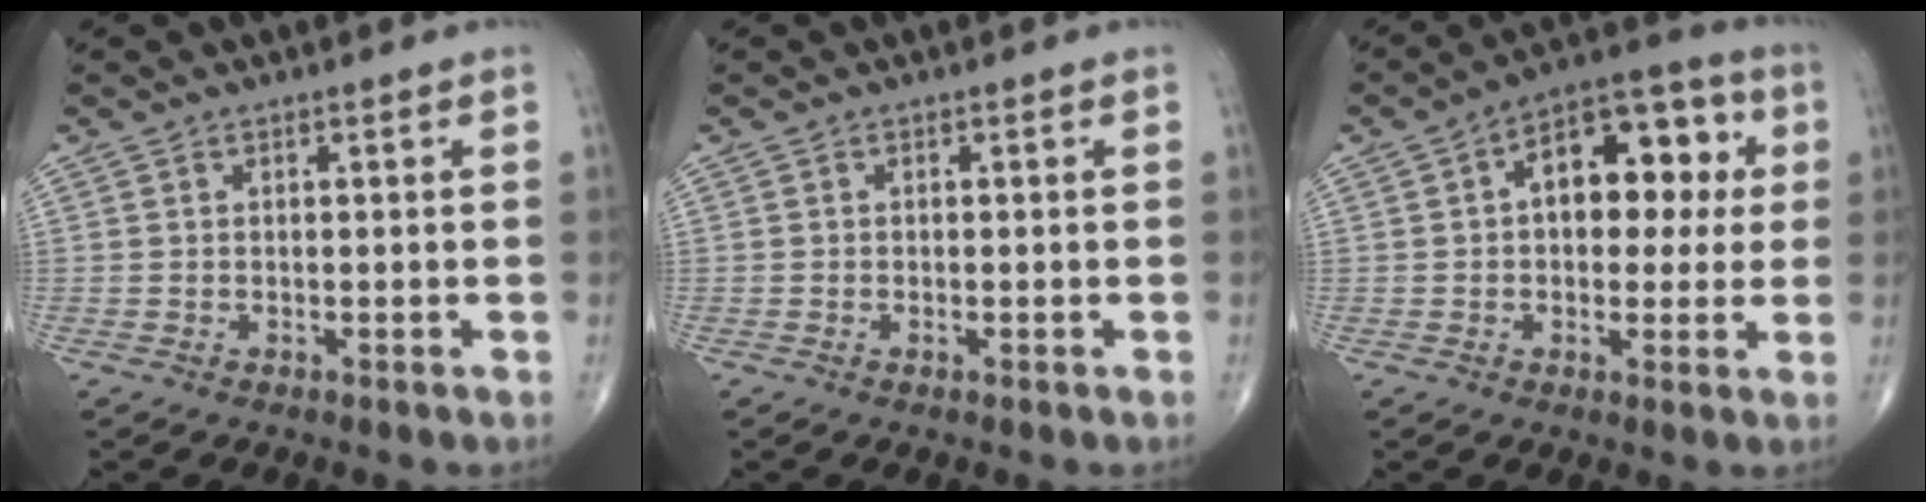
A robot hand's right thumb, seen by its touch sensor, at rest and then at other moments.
{"total": 0.6, "force": [-0.2, 0.1, 0.5], "torque": [-0.011, 0.000, -0.004]}
{"total": 15.2, "force": [2.5, 9.0, 12.0], "torque": [-0.128, 0.030, 0.028]}